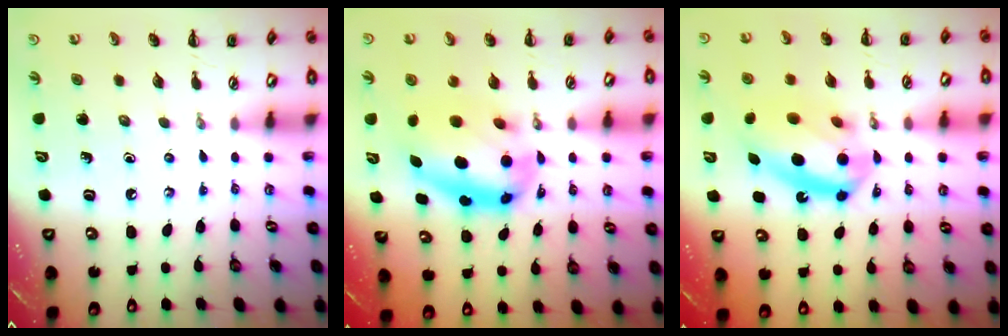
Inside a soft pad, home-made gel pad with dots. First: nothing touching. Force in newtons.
{"total": 10.2, "press": 9.9, "slide": 2.4}
{"total": 15.1, "press": 14.5, "slide": 4.1}